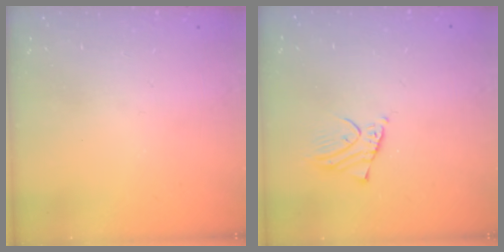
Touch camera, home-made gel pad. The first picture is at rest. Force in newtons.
{"total": 2.3, "press": 2.3, "slide": 0.1}